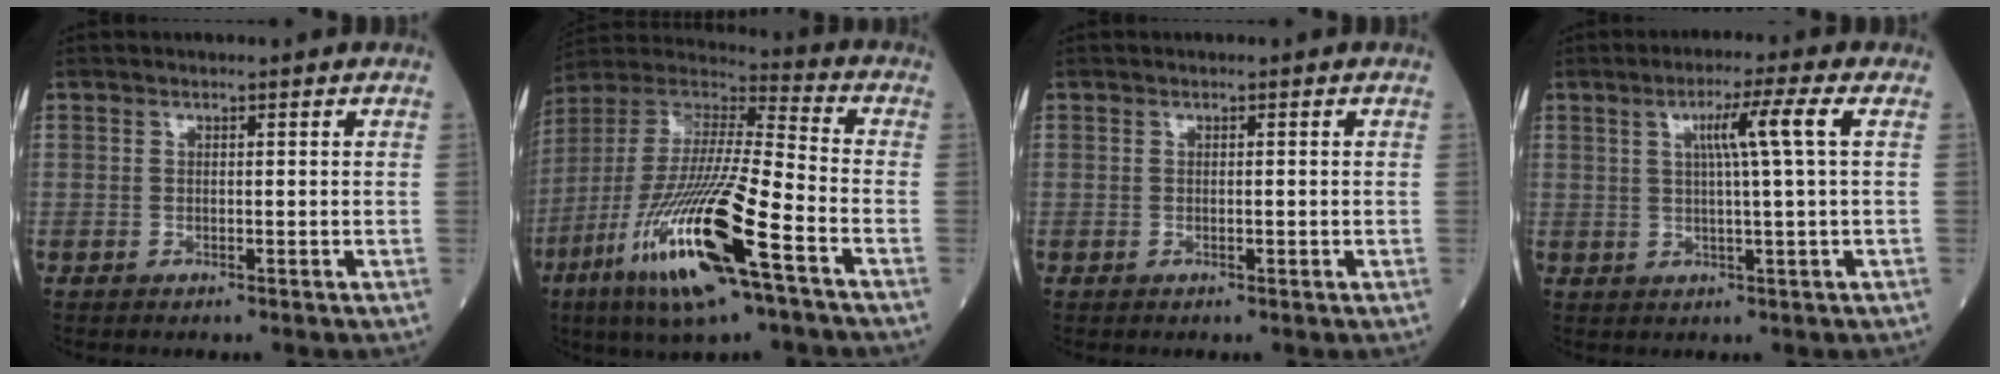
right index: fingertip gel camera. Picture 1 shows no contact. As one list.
[{"total": 22.2, "force": [-10.2, 2.2, 19.6], "torque": [-0.422, -0.050, -0.193]}, {"total": 0.0}, {"total": 5.7, "force": [1.5, -1.3, 5.3], "torque": [-0.095, 0.007, 0.028]}]